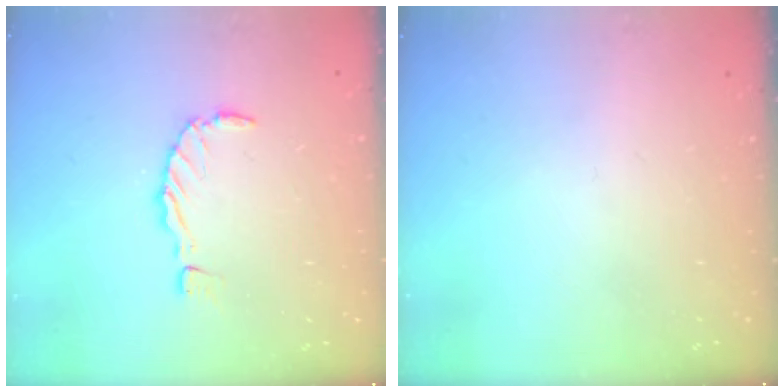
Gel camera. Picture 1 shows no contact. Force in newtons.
{"total": 0.0}